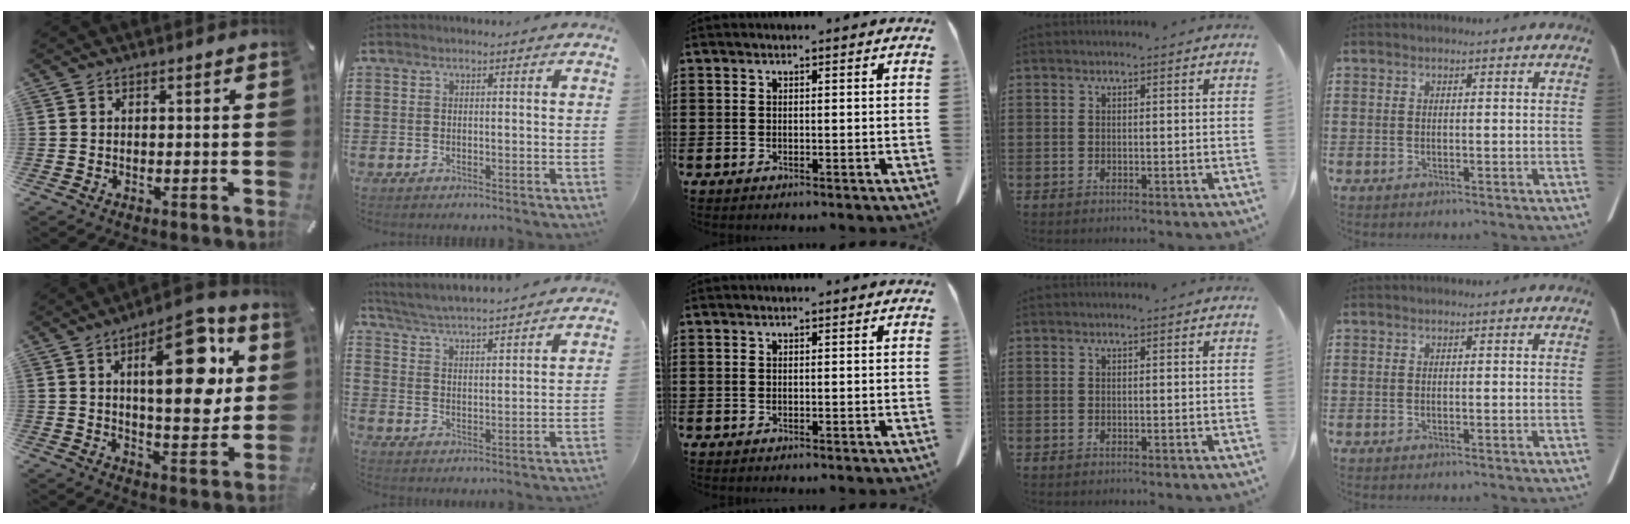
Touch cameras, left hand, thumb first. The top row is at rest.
{"thumb": {"total": 20.3, "force": [6.8, 8.3, 17.3], "torque": [-0.242, -0.025, 0.097]}, "index": {"total": 4.3, "force": [4.1, -0.7, 0.9], "torque": [-0.040, -0.034, 0.066]}}